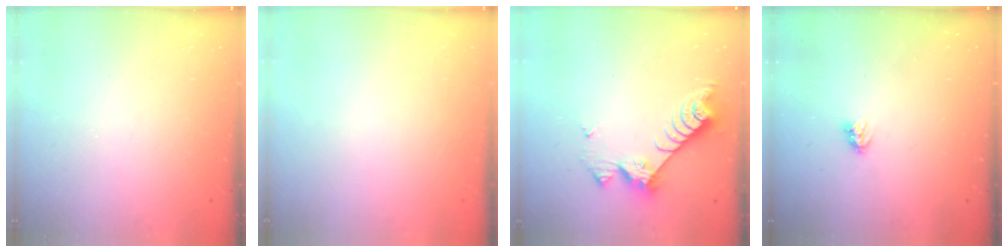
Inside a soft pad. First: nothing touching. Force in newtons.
{"total": 0.0}
{"total": 7.6, "press": 7.6, "slide": 0.4}
{"total": 3.6, "press": 3.6, "slide": 0.5}